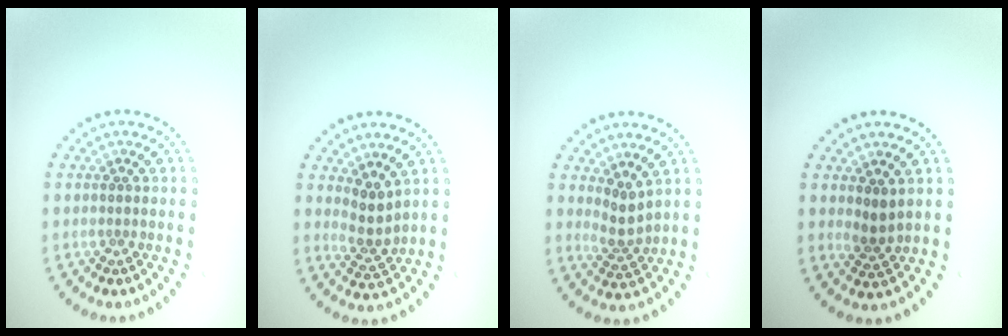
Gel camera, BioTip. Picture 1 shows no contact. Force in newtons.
{"total": 2.3, "press": 1.7, "slide": 1.5}
{"total": 2.1, "press": 1.4, "slide": 1.5}
{"total": 1.6, "press": 1.3, "slide": 0.9}